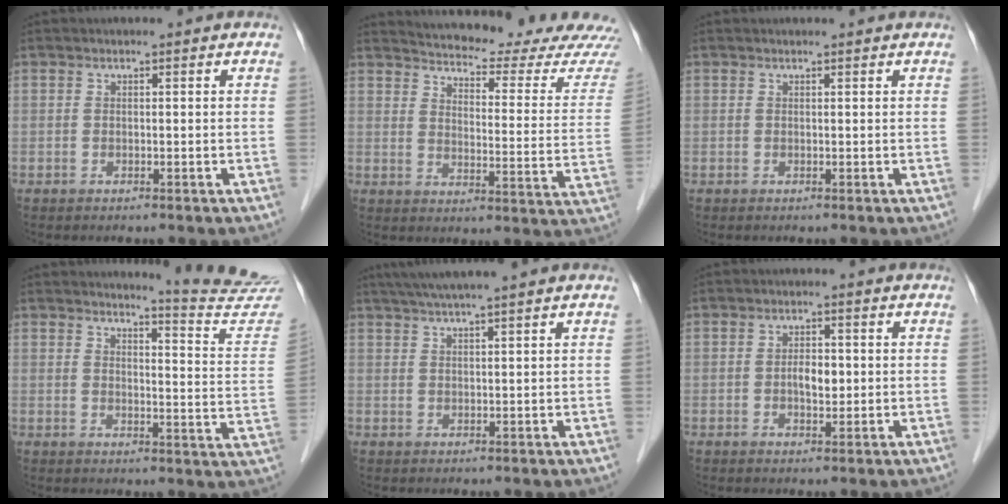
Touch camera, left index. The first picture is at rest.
{"total": 20.6, "force": [19.6, 1.2, 6.2], "torque": [-0.089, -0.088, 0.229]}
{"total": 1.3, "force": [1.3, 0.1, 0.2], "torque": [-0.010, 0.011, 0.015]}
{"total": 12.6, "force": [12.5, -1.7, 0.6], "torque": [-0.008, -0.117, 0.130]}
{"total": 6.6, "force": [5.4, -1.2, 3.6], "torque": [-0.058, 0.025, 0.085]}
{"total": 2.9, "force": [-0.2, 1.5, 2.5], "torque": [-0.044, 0.002, -0.003]}